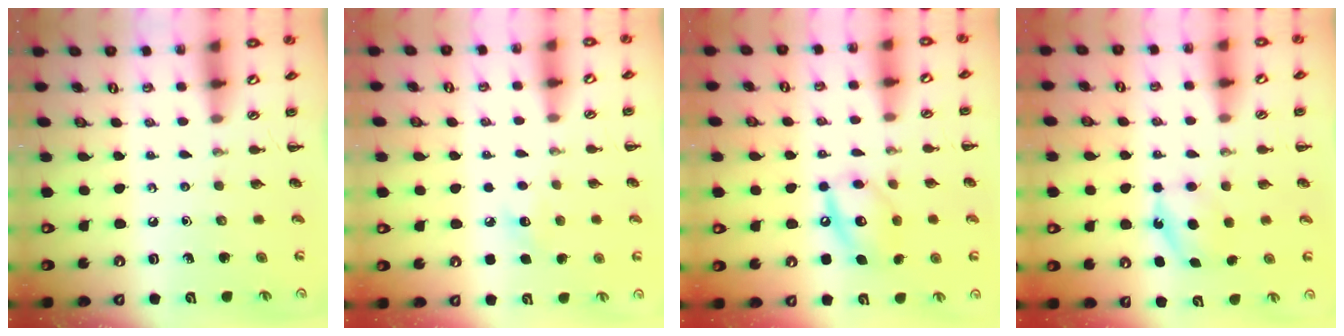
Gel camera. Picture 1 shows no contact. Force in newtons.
{"total": 6.1, "press": 5.9, "slide": 1.6}
{"total": 12.2, "press": 12.0, "slide": 2.0}
{"total": 5.9, "press": 5.7, "slide": 1.4}